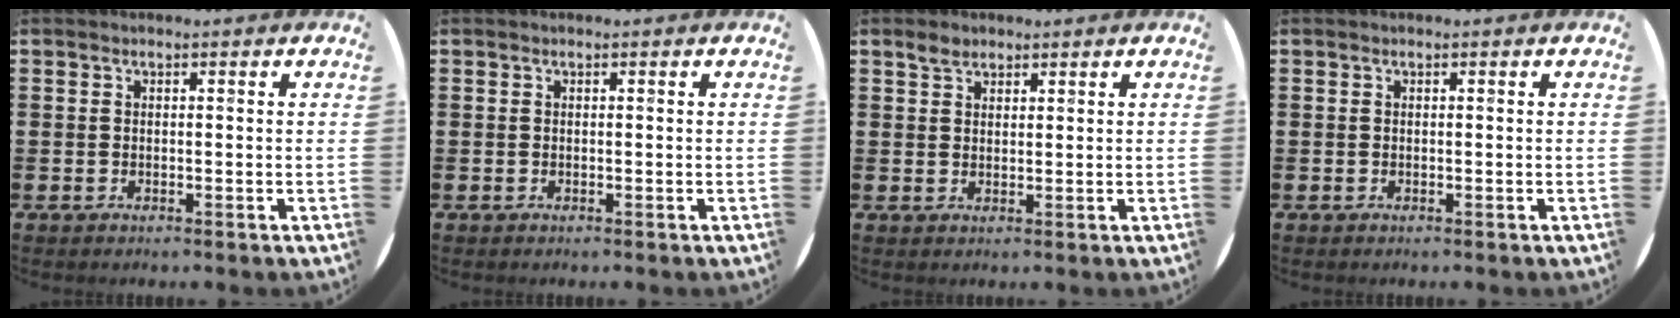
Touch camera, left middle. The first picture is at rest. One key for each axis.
{"total": 0.0}
{"total": 2.2, "fx": 1.7, "fy": 1.1, "fz": 0.7, "tx": -0.008, "ty": 0.001, "tz": 0.031}
{"total": 0.0}